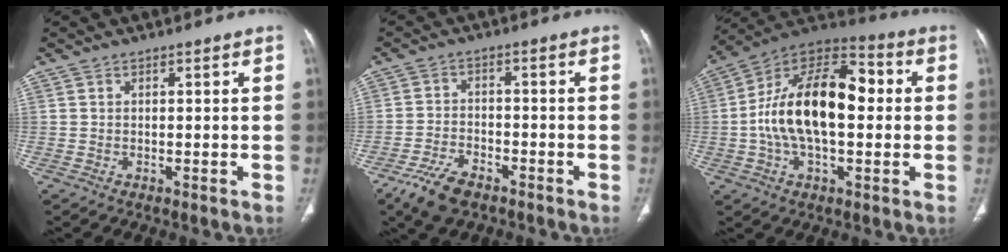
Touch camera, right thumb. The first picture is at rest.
{"total": 7.5, "force": [-5.1, 3.4, 4.2], "torque": [-0.086, 0.013, -0.094]}
{"total": 20.8, "force": [0.4, 11.1, 17.6], "torque": [-0.298, 0.037, 0.001]}